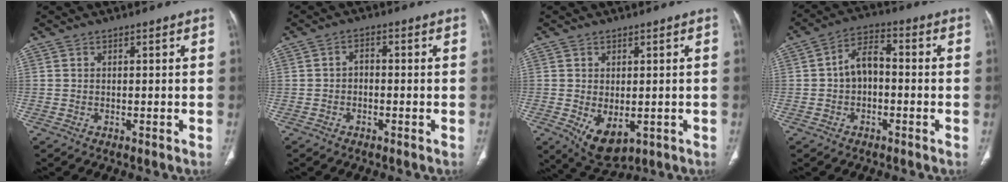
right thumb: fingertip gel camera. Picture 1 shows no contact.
{"total": 2.1, "force": [-0.6, 1.5, 1.3], "torque": [-0.015, 0.012, -0.015]}
{"total": 7.1, "force": [-1.6, 4.2, 5.6], "torque": [-0.081, -0.008, -0.005]}
{"total": 6.8, "force": [-0.5, 4.5, 5.1], "torque": [-0.078, 0.028, -0.021]}